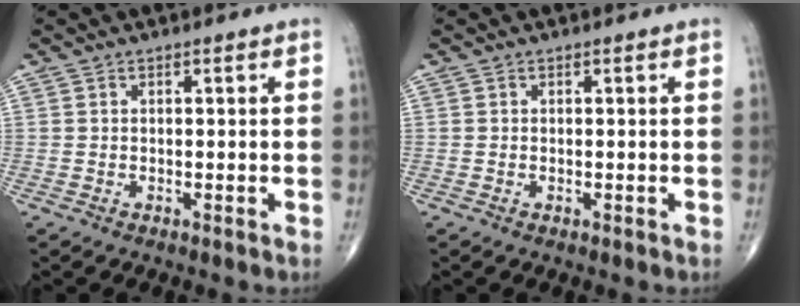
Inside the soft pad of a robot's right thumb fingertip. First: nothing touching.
{"total": 0.0}